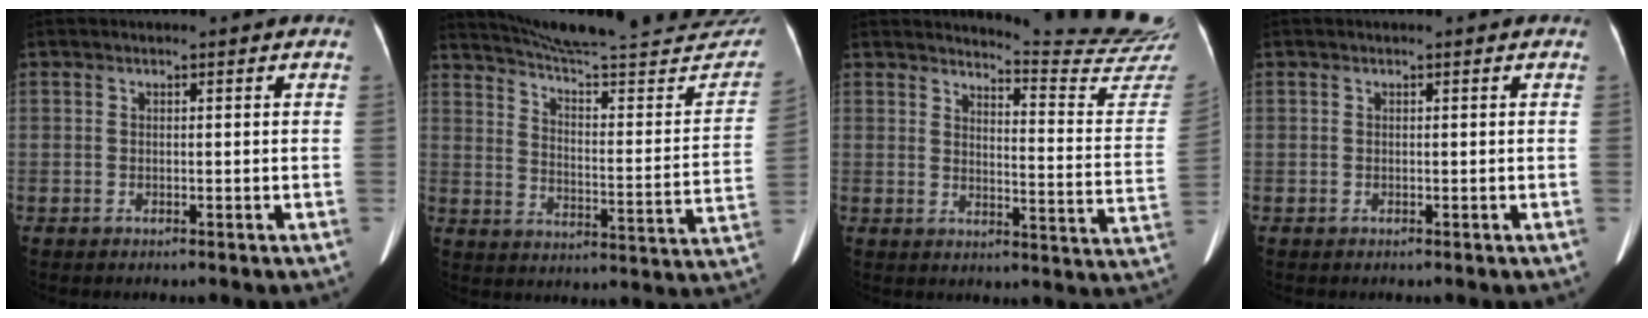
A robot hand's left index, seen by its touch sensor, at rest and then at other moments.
{"total": 29.6, "force": [27.5, 2.2, 10.9], "torque": [-0.160, -0.100, 0.346]}
{"total": 15.9, "force": [15.7, -2.0, 1.3], "torque": [-0.016, -0.149, 0.170]}
{"total": 0.0}